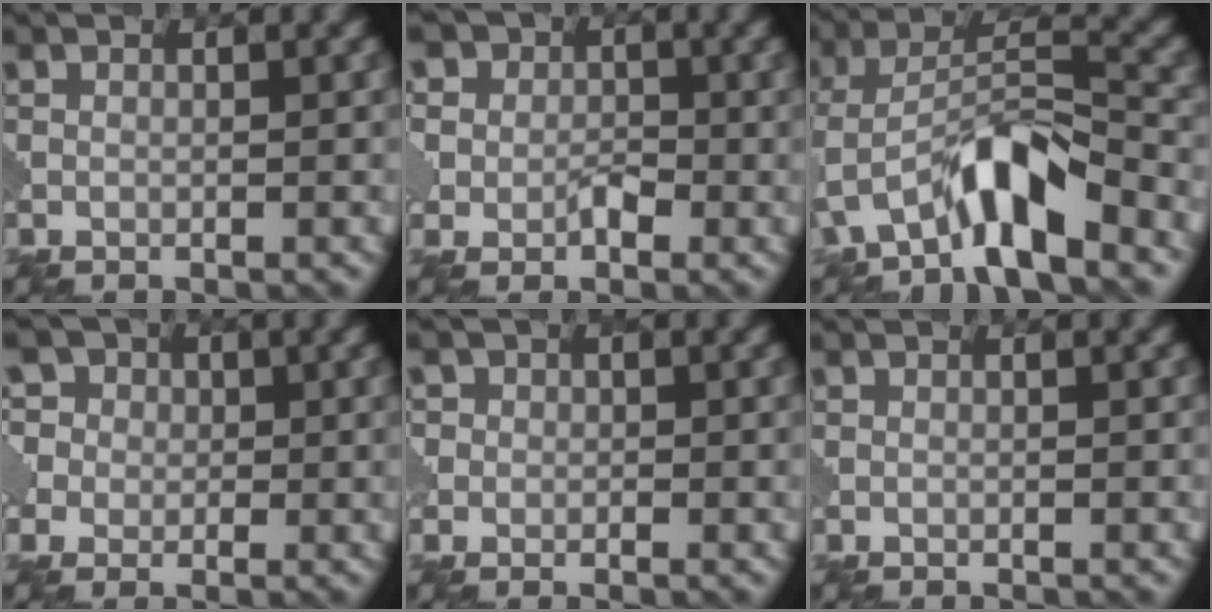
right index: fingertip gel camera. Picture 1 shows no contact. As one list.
[{"total": 7.4, "force": [1.5, 6.2, 3.7], "torque": [-0.038, 0.026, -0.018]}, {"total": 7.0, "force": [-4.2, 2.1, 5.2], "torque": [-0.101, 0.006, -0.078]}, {"total": 8.1, "force": [2.8, 6.7, 3.7], "torque": [-0.070, 0.036, 0.009]}, {"total": 2.7, "force": [0.5, 2.5, 0.9], "torque": [0.002, 0.010, -0.015]}, {"total": 0.0}]